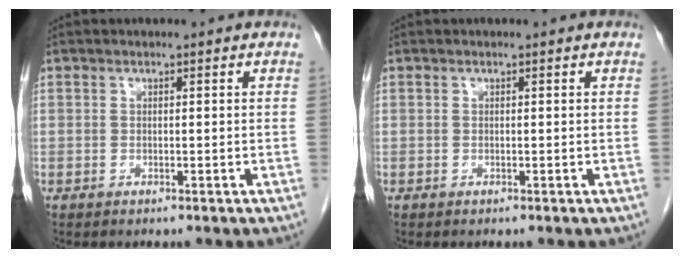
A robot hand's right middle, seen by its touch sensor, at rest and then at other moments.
{"total": 0.0}